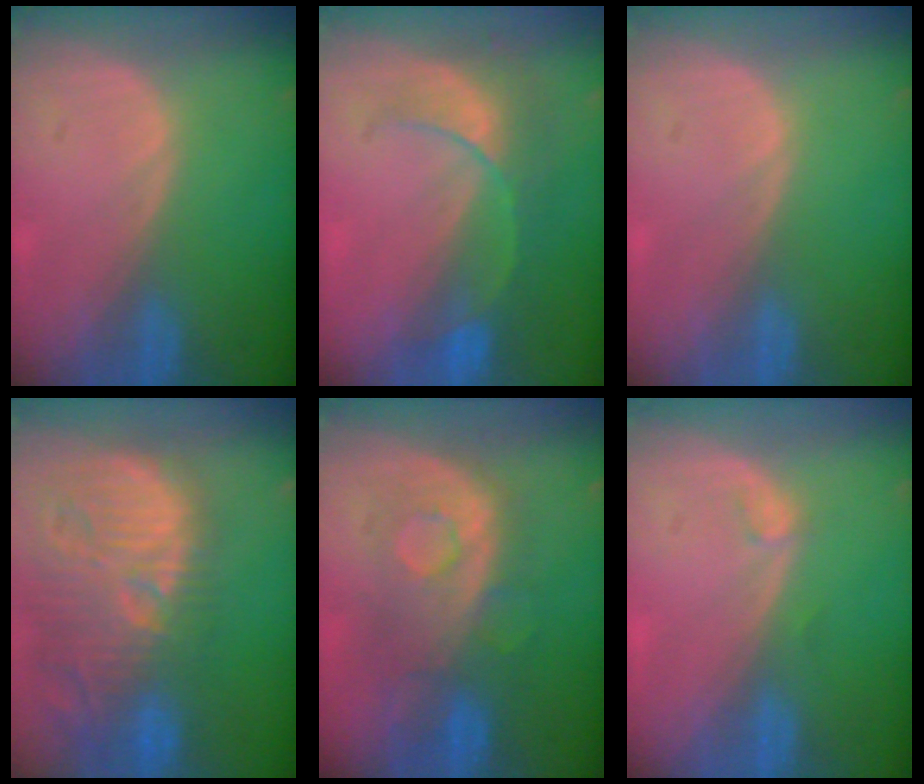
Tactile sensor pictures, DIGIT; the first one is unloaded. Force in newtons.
{"total": 8.0, "press": 7.1, "slide": 3.8}
{"total": 0.0}
{"total": 14.6, "press": 13.0, "slide": 6.6}
{"total": 8.6, "press": 8.4, "slide": 1.4}
{"total": 0.8, "press": 0.7, "slide": 0.1}